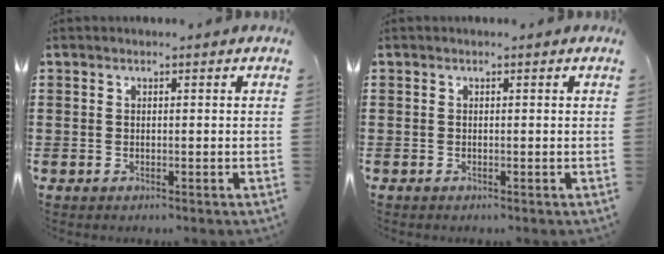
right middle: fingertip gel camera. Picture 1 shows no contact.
{"total": 0.0}